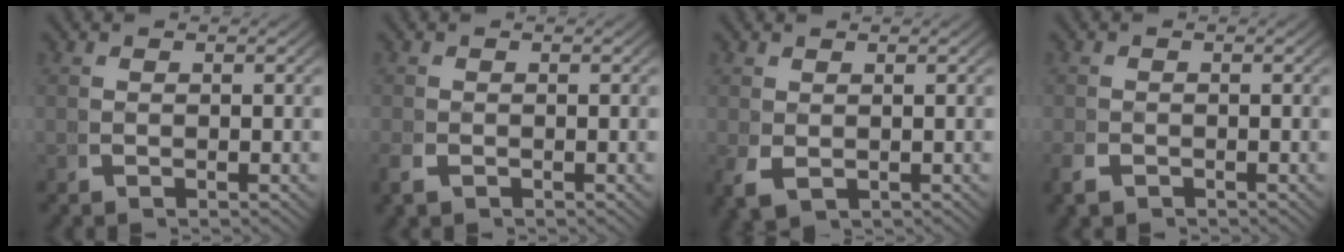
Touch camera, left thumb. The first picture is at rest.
{"total": 1.1, "force": [-0.7, 0.7, 0.5], "torque": [-0.013, -0.003, -0.011]}
{"total": 1.7, "force": [-0.4, 1.2, 1.2], "torque": [-0.027, -0.010, 0.008]}
{"total": 1.5, "force": [-1.1, 0.8, 0.5], "torque": [-0.012, -0.006, -0.018]}